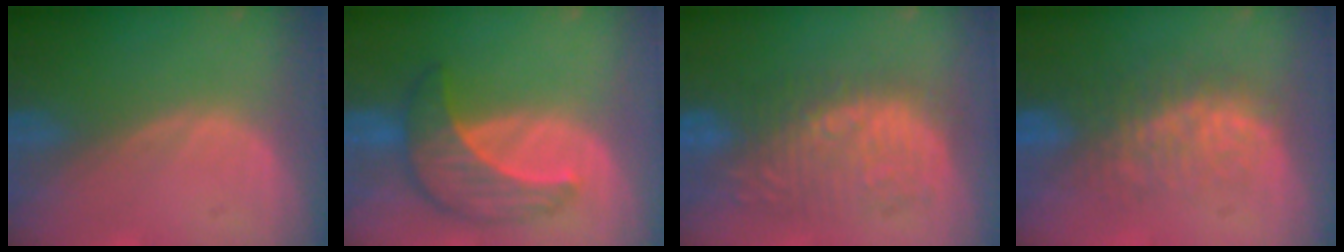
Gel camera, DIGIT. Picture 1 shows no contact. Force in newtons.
{"total": 7.4, "press": 7.4, "slide": 0.2}
{"total": 9.5, "press": 9.4, "slide": 1.0}
{"total": 7.9, "press": 7.6, "slide": 2.1}